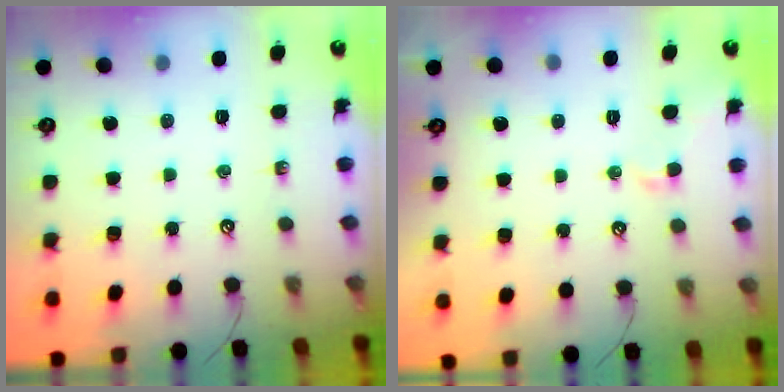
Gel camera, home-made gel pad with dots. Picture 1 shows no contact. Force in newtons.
{"total": 0.6, "press": 0.1, "slide": 0.5}